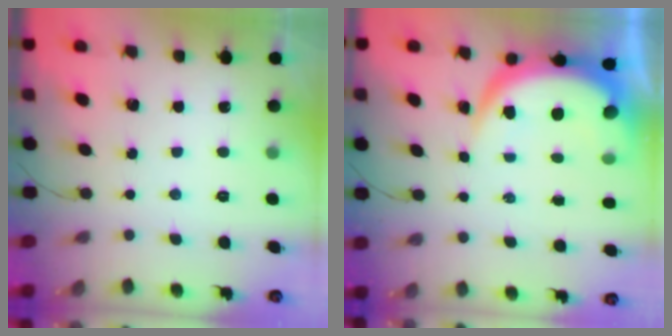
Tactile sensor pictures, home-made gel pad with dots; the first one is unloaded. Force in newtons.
{"total": 8.7, "press": 8.6, "slide": 1.1}